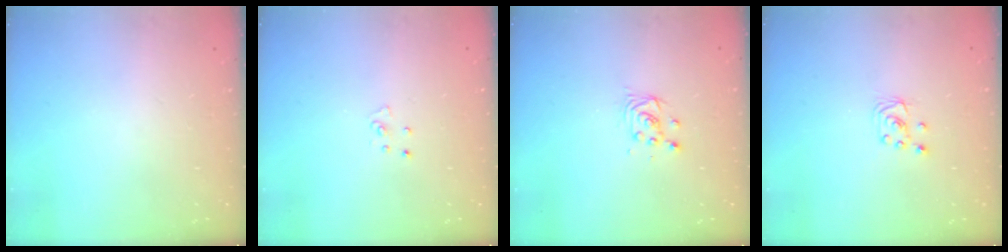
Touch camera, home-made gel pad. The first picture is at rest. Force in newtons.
{"total": 3.1, "press": 3.1, "slide": 0.2}
{"total": 3.4, "press": 3.4, "slide": 0.3}
{"total": 3.2, "press": 3.2, "slide": 0.2}